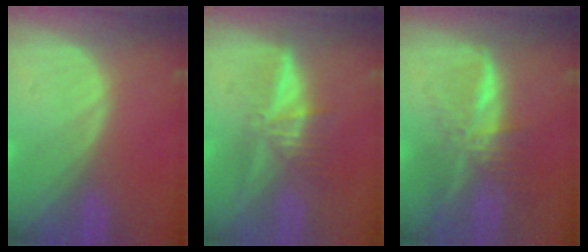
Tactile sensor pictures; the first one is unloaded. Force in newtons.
{"total": 5.3, "press": 5.2, "slide": 1.2}
{"total": 7.8, "press": 6.5, "slide": 4.2}